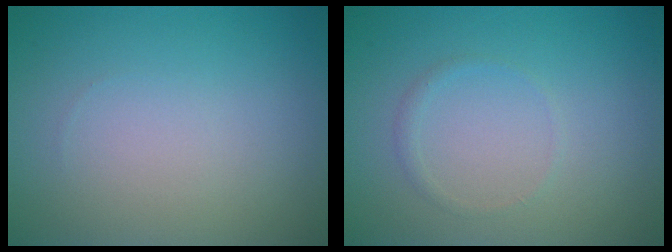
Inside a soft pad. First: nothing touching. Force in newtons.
{"total": 0.7, "press": 0.7, "slide": 0.0}